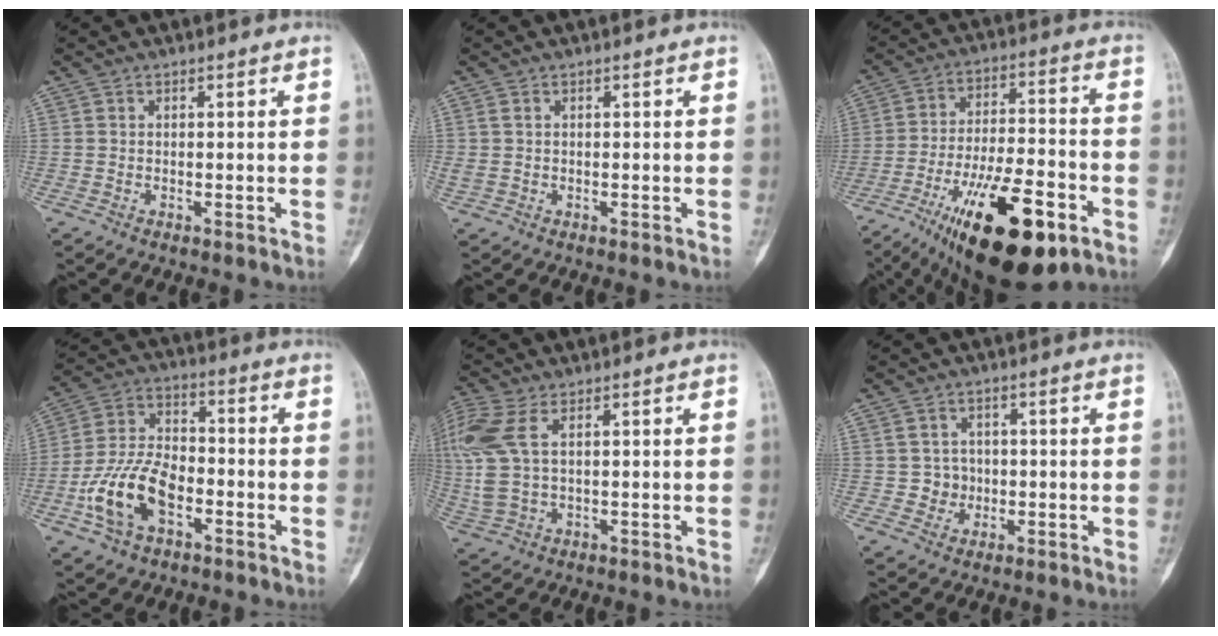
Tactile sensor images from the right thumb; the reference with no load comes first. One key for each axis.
{"total": 1.7, "fx": 0.3, "fy": 1.3, "fz": 1.1, "tx": -0.046, "ty": 0.004, "tz": 0.012}
{"total": 22.6, "fx": -11.5, "fy": 8.0, "fz": 17.8, "tx": -0.289, "ty": 0.045, "tz": -0.179}
{"total": 14.2, "fx": -5.0, "fy": 8.3, "fz": 10.4, "tx": -0.201, "ty": 0.032, "tz": -0.095}
{"total": 11.0, "fx": 3.2, "fy": 5.4, "fz": 9.1, "tx": -0.251, "ty": 0.012, "tz": 0.076}
{"total": 3.4, "fx": -0.3, "fy": 3.4, "fz": 0.6, "tx": 0.015, "ty": 0.009, "tz": -0.005}